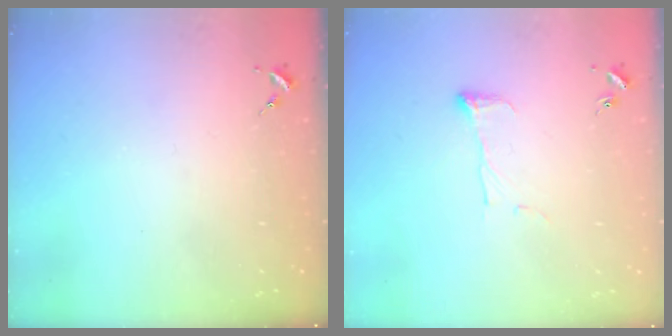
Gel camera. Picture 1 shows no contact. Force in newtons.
{"total": 5.8, "press": 5.8, "slide": 0.5}